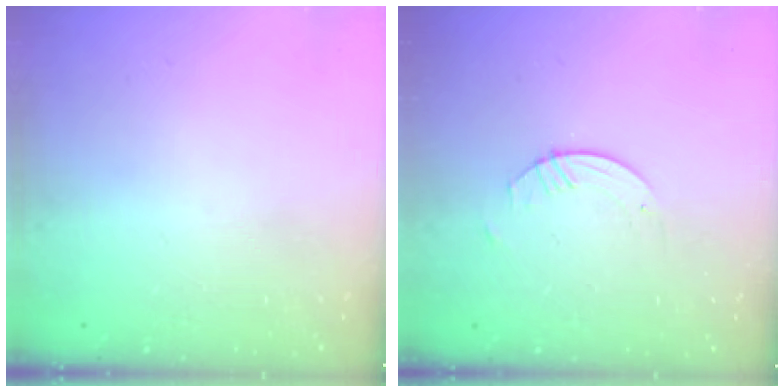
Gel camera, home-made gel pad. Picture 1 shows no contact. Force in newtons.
{"total": 0.8, "press": 0.8, "slide": 0.2}